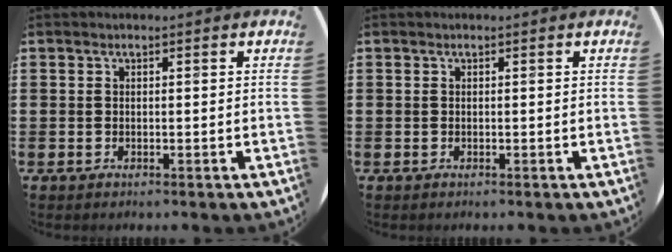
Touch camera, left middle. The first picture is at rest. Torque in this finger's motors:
{"motor_torque": [0.50, -0.74, -0.01, 0.01]}